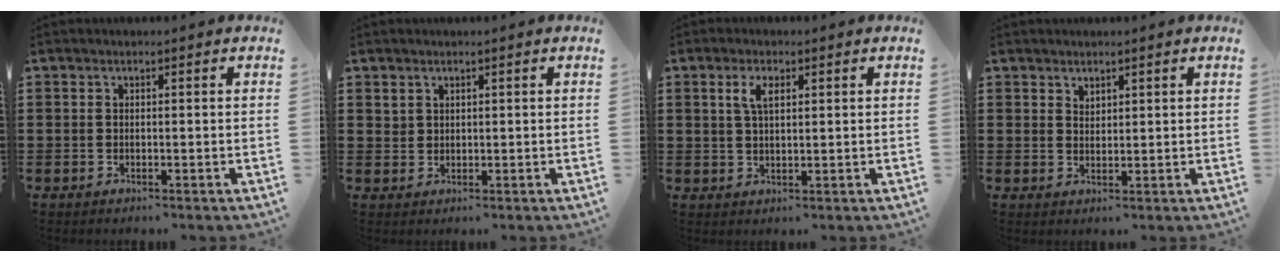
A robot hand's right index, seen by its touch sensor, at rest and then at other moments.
{"total": 1.5, "force": [1.2, 0.9, 0.1], "torque": [-0.005, 0.002, 0.024]}
{"total": 3.4, "force": [1.3, 1.4, 2.8], "torque": [-0.061, 0.008, 0.020]}
{"total": 1.6, "force": [1.4, 0.7, 0.0], "torque": [-0.002, 0.002, 0.029]}